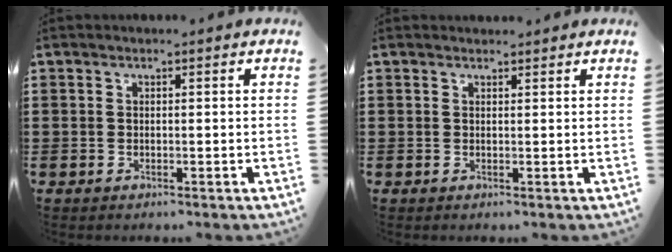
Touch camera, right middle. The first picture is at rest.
{"total": 0.8, "force": [0.8, 0.1, -0.1], "torque": [0.007, -0.004, 0.014]}